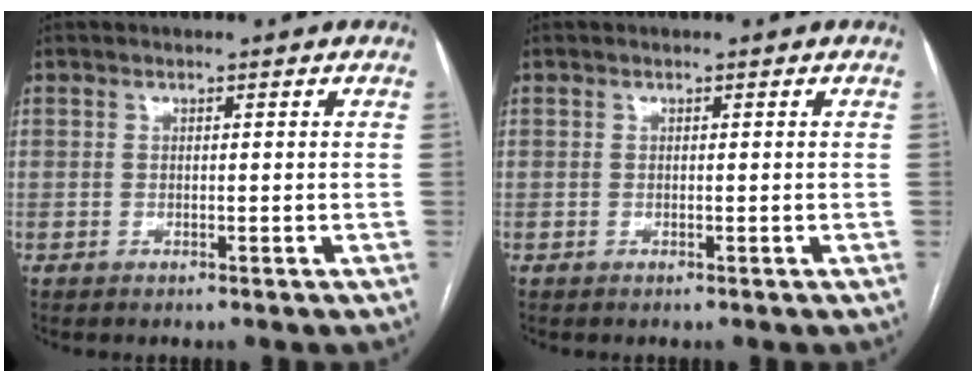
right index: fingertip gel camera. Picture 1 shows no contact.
{"total": 0.0}